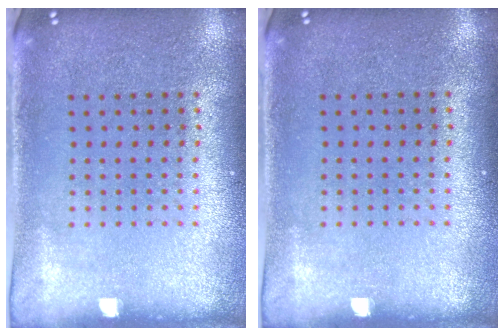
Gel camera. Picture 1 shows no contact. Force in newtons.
{"total": 0.0}